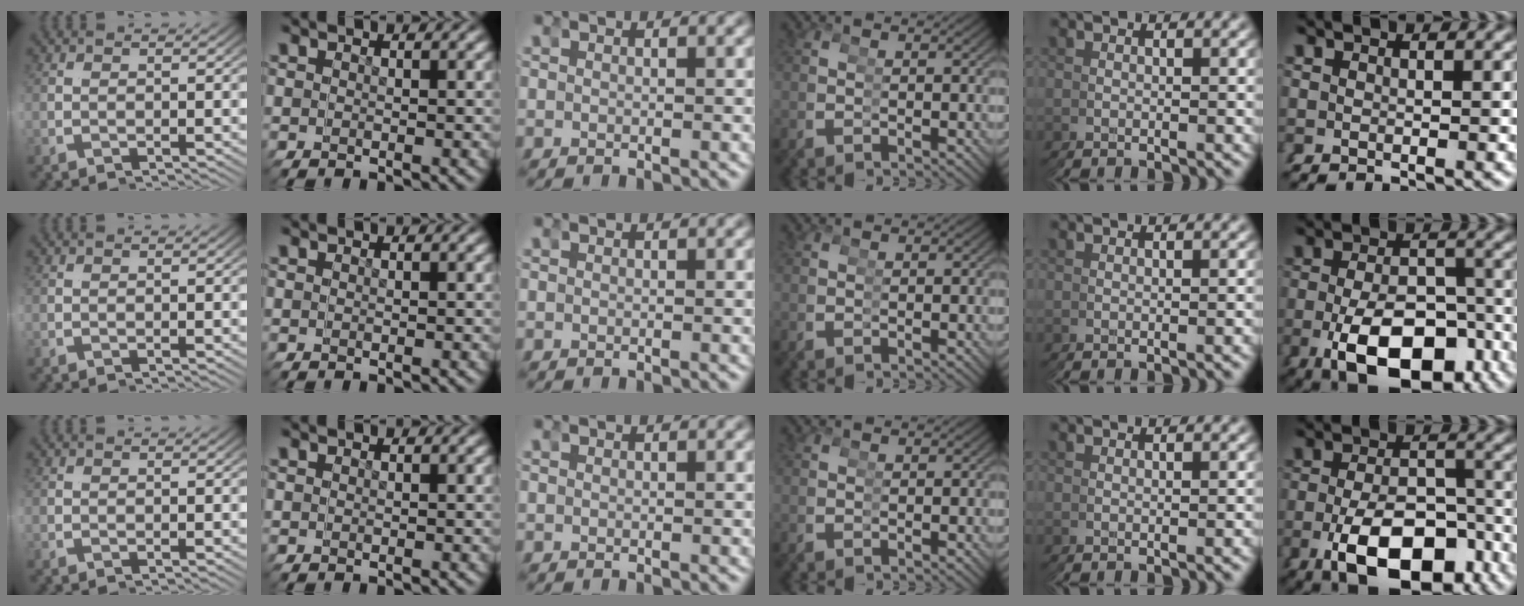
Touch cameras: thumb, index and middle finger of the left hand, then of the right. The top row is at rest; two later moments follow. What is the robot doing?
{"motion": "grasp_and_lifting", "object": "tape"}